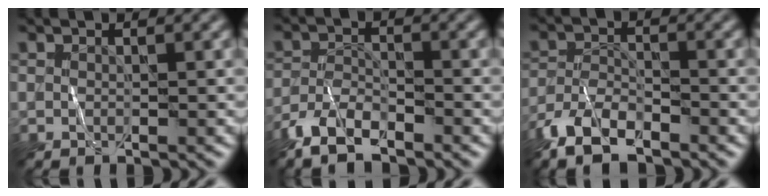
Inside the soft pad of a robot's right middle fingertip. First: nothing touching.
{"total": 5.7, "force": [-4.3, 2.1, 3.1], "torque": [-0.064, -0.007, -0.087]}
{"total": 6.9, "force": [-5.0, 2.8, 3.9], "torque": [-0.078, -0.008, -0.101]}